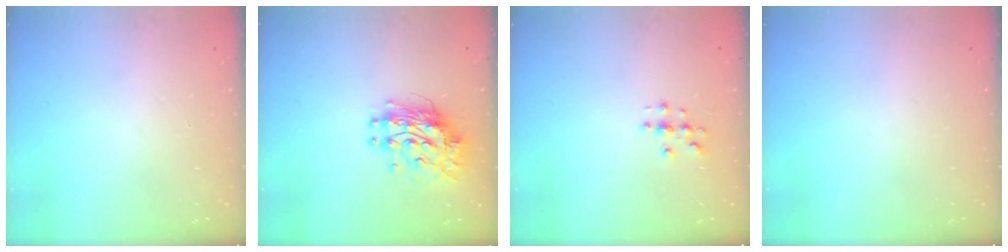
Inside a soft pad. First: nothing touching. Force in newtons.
{"total": 11.5, "press": 11.5, "slide": 1.0}
{"total": 2.8, "press": 2.8, "slide": 0.3}
{"total": 0.0}